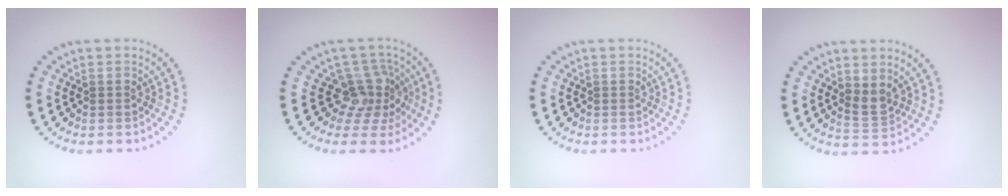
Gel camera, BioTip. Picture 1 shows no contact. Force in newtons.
{"total": 3.4, "press": 2.5, "slide": 2.3}
{"total": 0.0}
{"total": 1.7, "press": 1.5, "slide": 0.7}